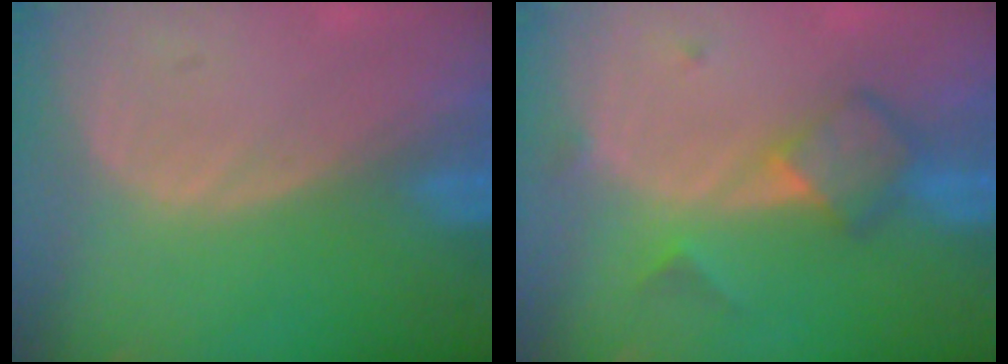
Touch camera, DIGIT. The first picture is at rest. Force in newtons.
{"total": 5.1, "press": 5.1, "slide": 0.4}